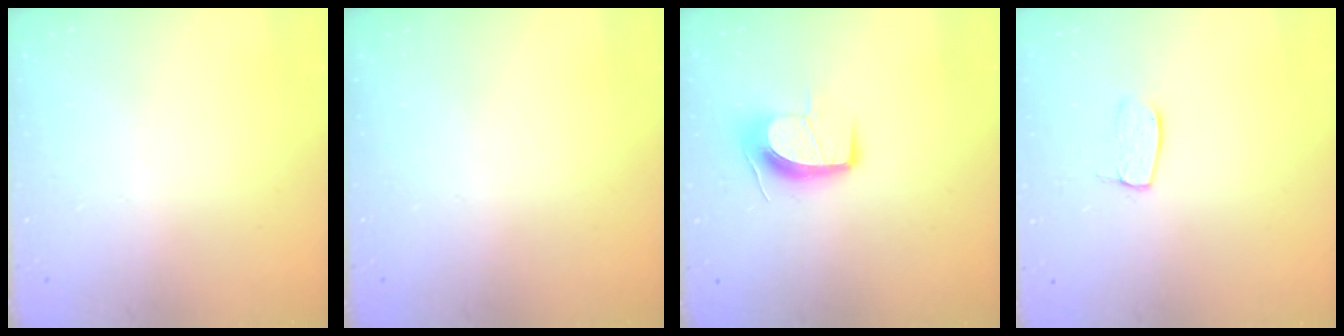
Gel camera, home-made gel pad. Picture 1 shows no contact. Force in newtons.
{"total": 0.0}
{"total": 9.9, "press": 9.9, "slide": 0.6}
{"total": 6.9, "press": 6.9, "slide": 0.4}